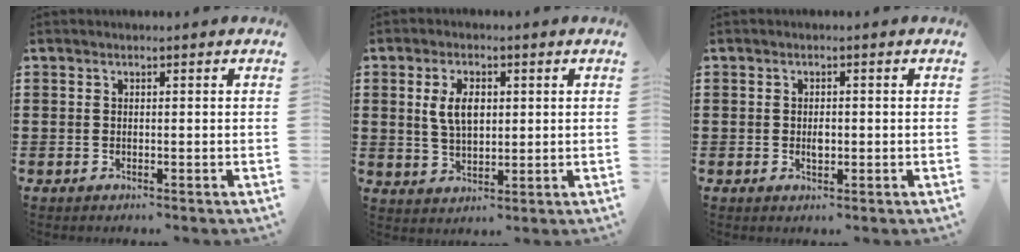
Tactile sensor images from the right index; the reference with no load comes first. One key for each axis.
{"total": 5.6, "fx": 1.2, "fy": 3.1, "fz": 4.5, "tx": -0.088, "ty": 0.009, "tz": 0.017}
{"total": 1.8, "fx": -0.1, "fy": 0.9, "fz": 1.5, "tx": -0.029, "ty": 0.002, "tz": -0.003}